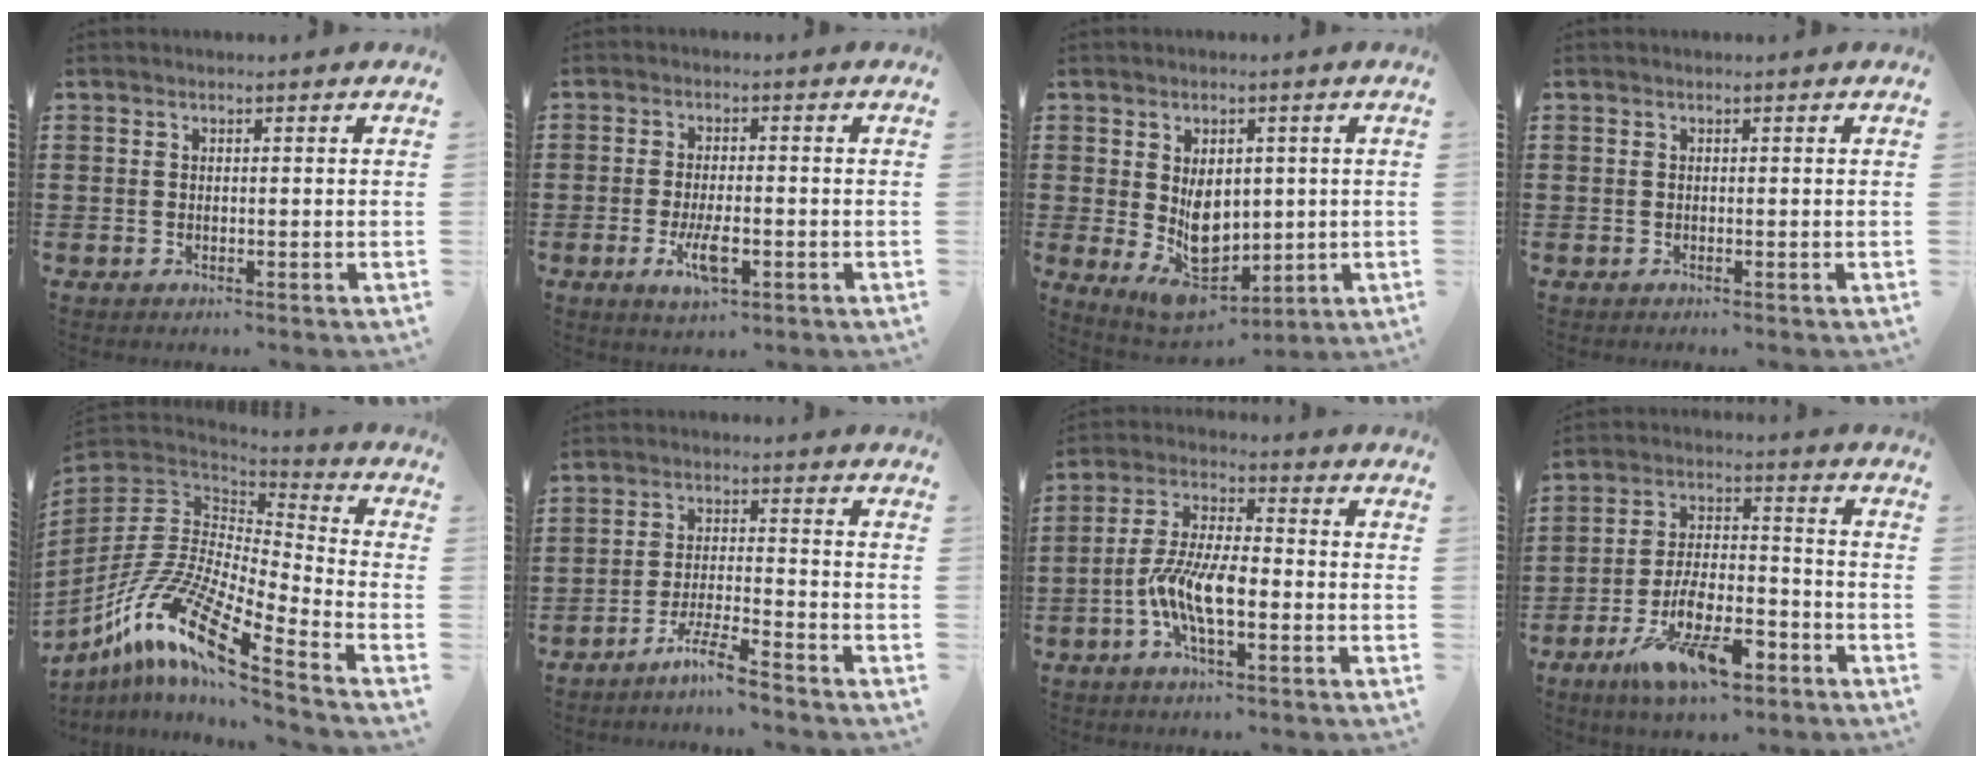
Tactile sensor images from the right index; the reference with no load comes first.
{"total": 5.6, "force": [-2.0, 2.0, 4.8], "torque": [-0.092, -0.008, -0.038]}
{"total": 7.7, "force": [-0.8, 5.3, 5.6], "torque": [-0.086, 0.003, -0.010]}
{"total": 0.0}
{"total": 14.8, "force": [-9.8, 3.7, 10.5], "torque": [-0.236, 0.001, -0.197]}
{"total": 5.8, "force": [-5.1, -0.1, 2.8], "torque": [-0.069, -0.009, -0.101]}
{"total": 8.9, "force": [-2.8, 3.0, 7.9], "torque": [-0.178, -0.009, -0.059]}
{"total": 12.5, "force": [-7.7, 4.6, 8.7], "torque": [-0.164, 0.021, -0.140]}